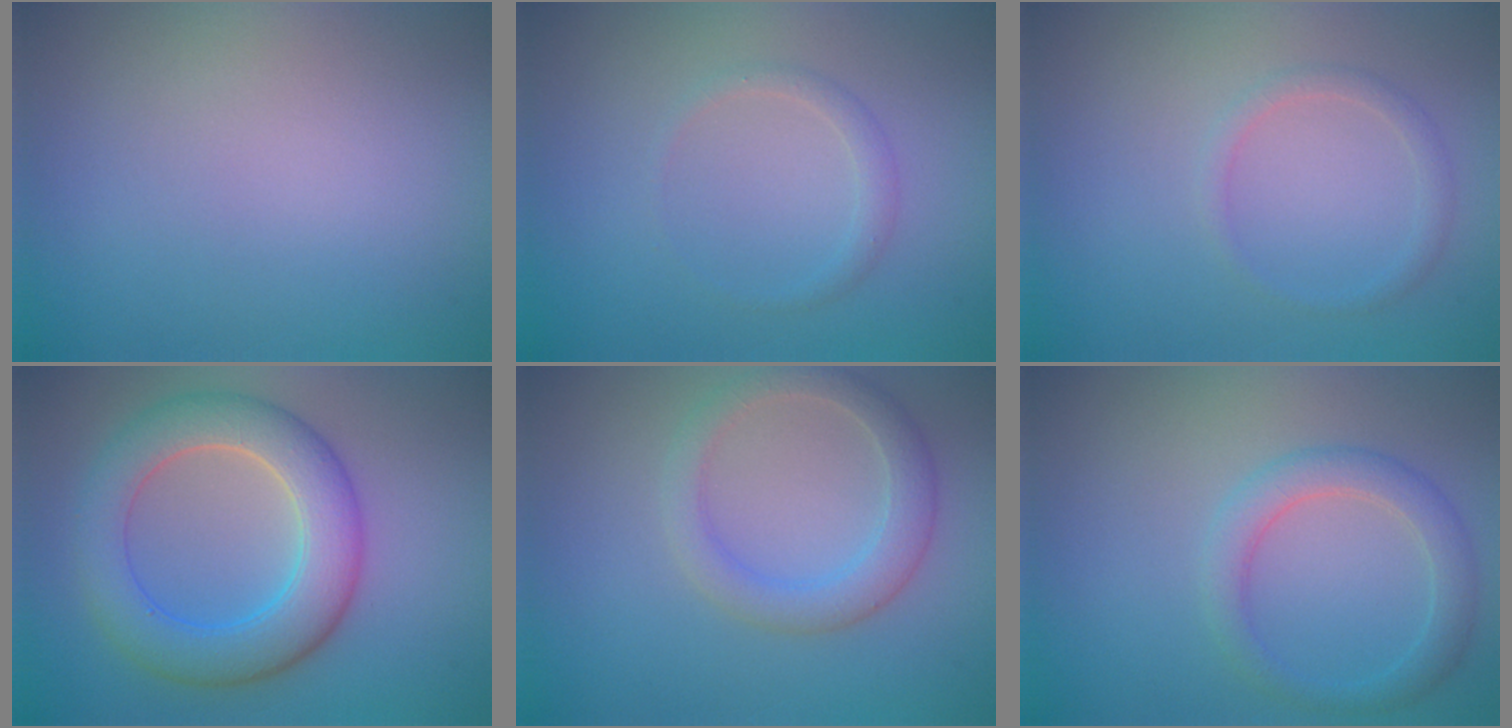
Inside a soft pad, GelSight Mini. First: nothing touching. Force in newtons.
{"total": 1.2, "press": 1.2, "slide": 0.0}
{"total": 1.4, "press": 1.4, "slide": 0.1}
{"total": 6.7, "press": 6.7, "slide": 0.2}
{"total": 3.2, "press": 3.2, "slide": 0.1}
{"total": 2.8, "press": 2.8, "slide": 0.2}